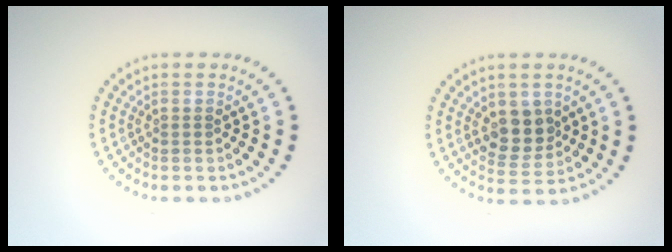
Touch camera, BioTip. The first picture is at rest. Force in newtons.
{"total": 3.4, "press": 3.2, "slide": 1.0}